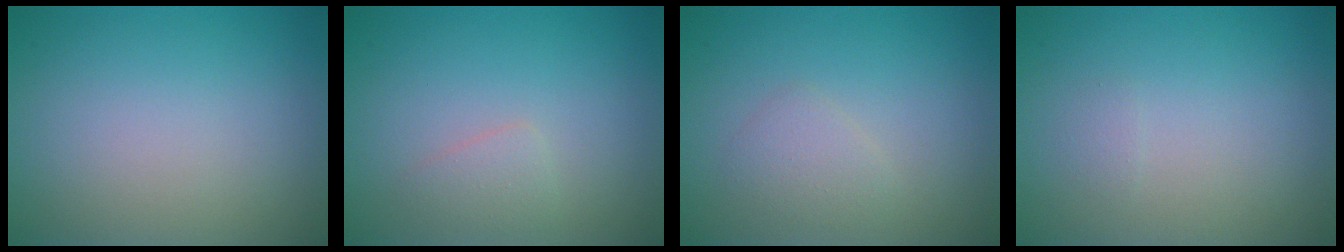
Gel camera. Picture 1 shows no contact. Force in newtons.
{"total": 1.2, "press": 1.2, "slide": 0.0}
{"total": 1.6, "press": 1.6, "slide": 0.0}
{"total": 0.5, "press": 0.5, "slide": 0.1}